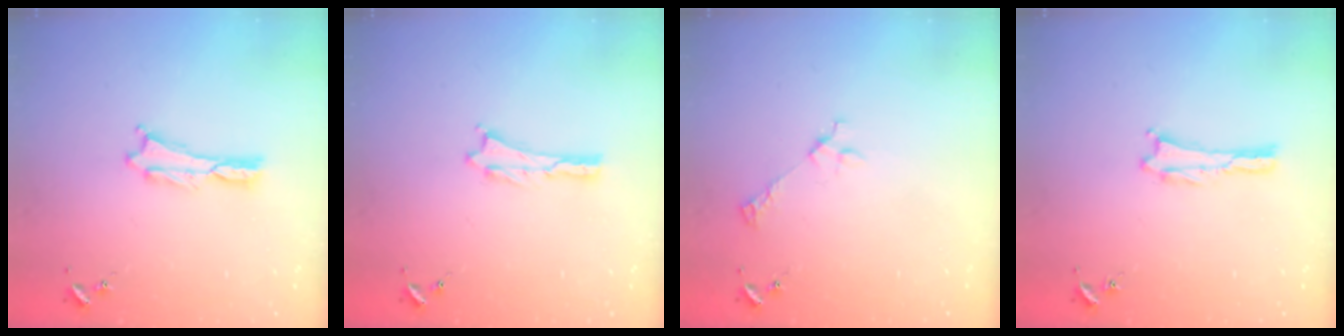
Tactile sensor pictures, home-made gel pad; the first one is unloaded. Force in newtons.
{"total": 0.0}
{"total": 2.6, "press": 2.6, "slide": 0.3}
{"total": 0.0}